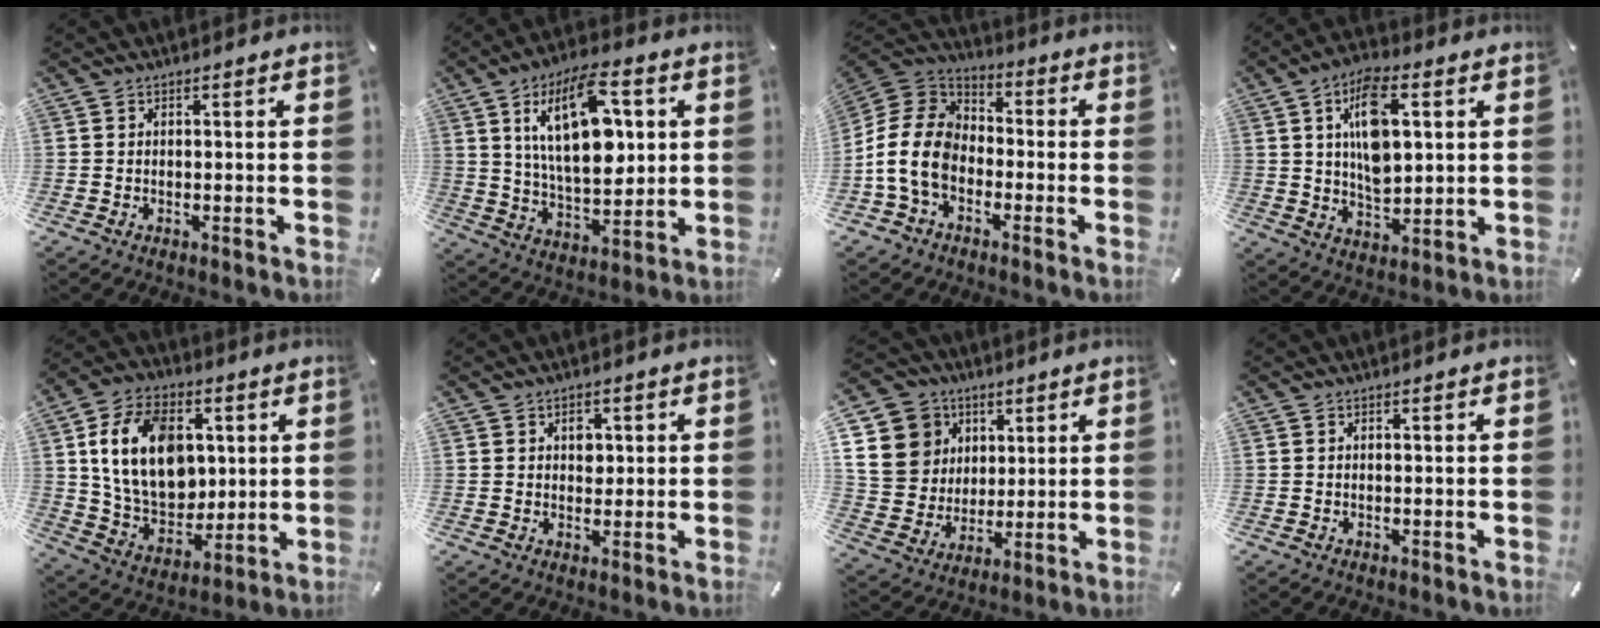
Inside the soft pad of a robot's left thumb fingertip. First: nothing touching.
{"total": 19.9, "force": [6.5, 10.4, 15.7], "torque": [-0.286, -0.015, 0.102]}
{"total": 12.7, "force": [-4.4, 9.5, 7.3], "torque": [-0.171, 0.027, -0.083]}
{"total": 12.7, "force": [3.8, 7.0, 9.9], "torque": [-0.176, -0.001, 0.064]}
{"total": 17.8, "force": [3.6, 13.5, 11.1], "torque": [-0.210, 0.003, 0.073]}
{"total": 3.2, "force": [0.7, 2.6, 1.7], "torque": [-0.006, -0.006, 0.003]}
{"total": 14.1, "force": [3.9, 13.0, 3.8], "torque": [-0.086, -0.016, 0.079]}
{"total": 0.0}